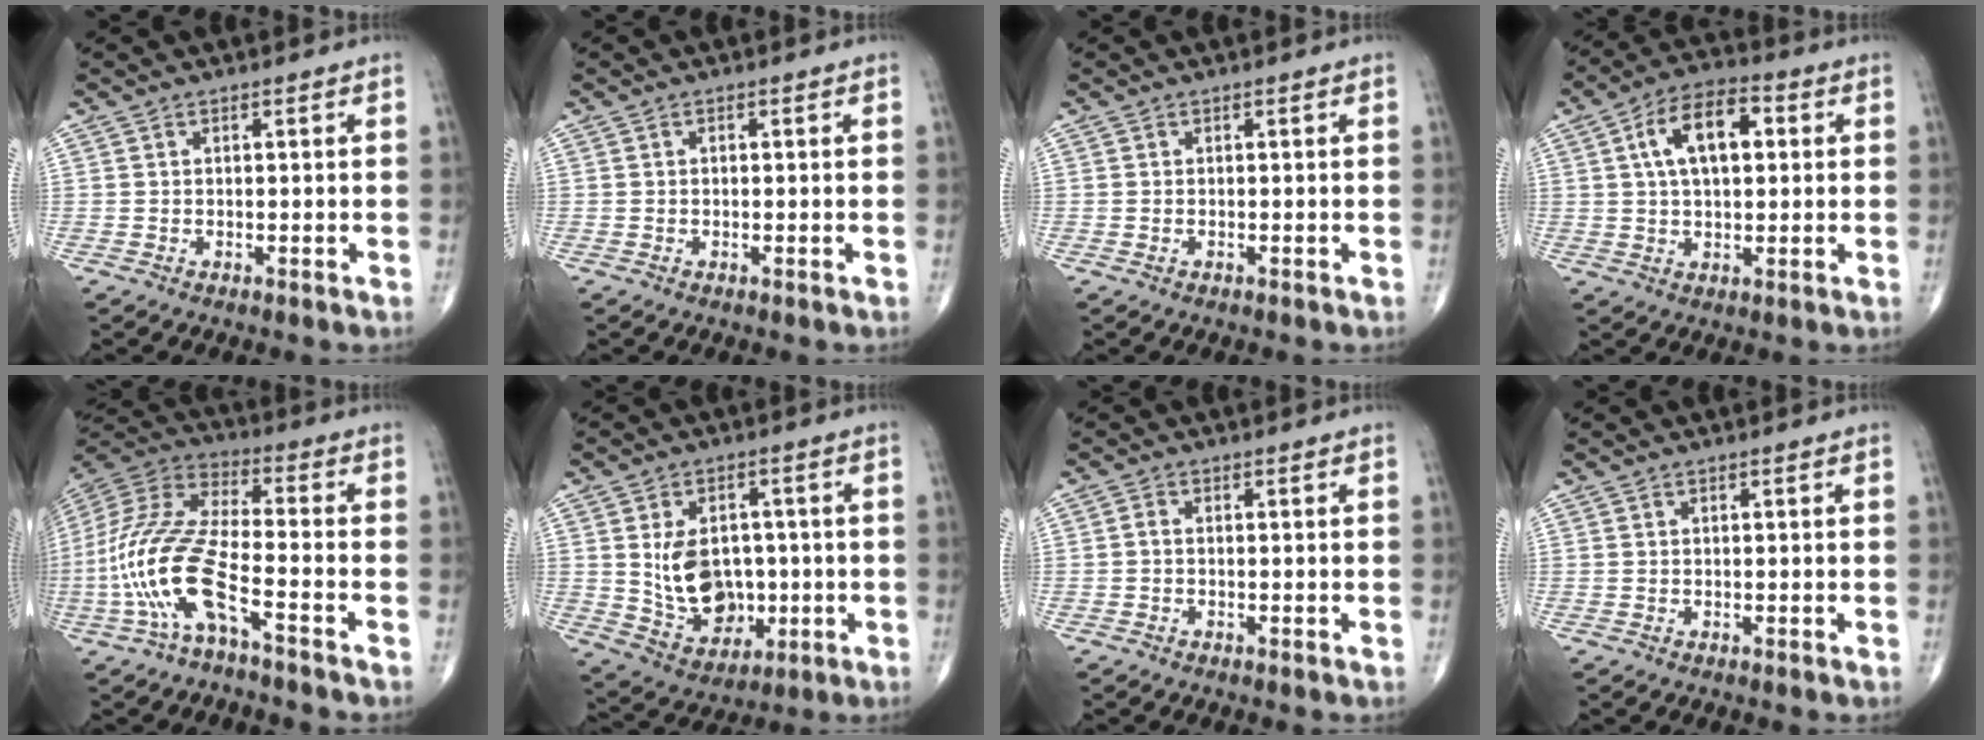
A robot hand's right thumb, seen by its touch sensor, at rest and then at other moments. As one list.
[{"total": 0.0}, {"total": 0.0}, {"total": 11.6, "force": [2.6, 6.1, 9.4], "torque": [-0.152, 0.019, 0.037]}, {"total": 17.0, "force": [-6.6, 5.0, 14.8], "torque": [-0.343, 0.045, -0.129]}, {"total": 12.2, "force": [0.0, 9.0, 8.4], "torque": [-0.104, -0.004, 0.019]}, {"total": 0.8, "force": [-0.3, 0.5, 0.7], "torque": [-0.011, 0.001, -0.008]}, {"total": 0.0}]